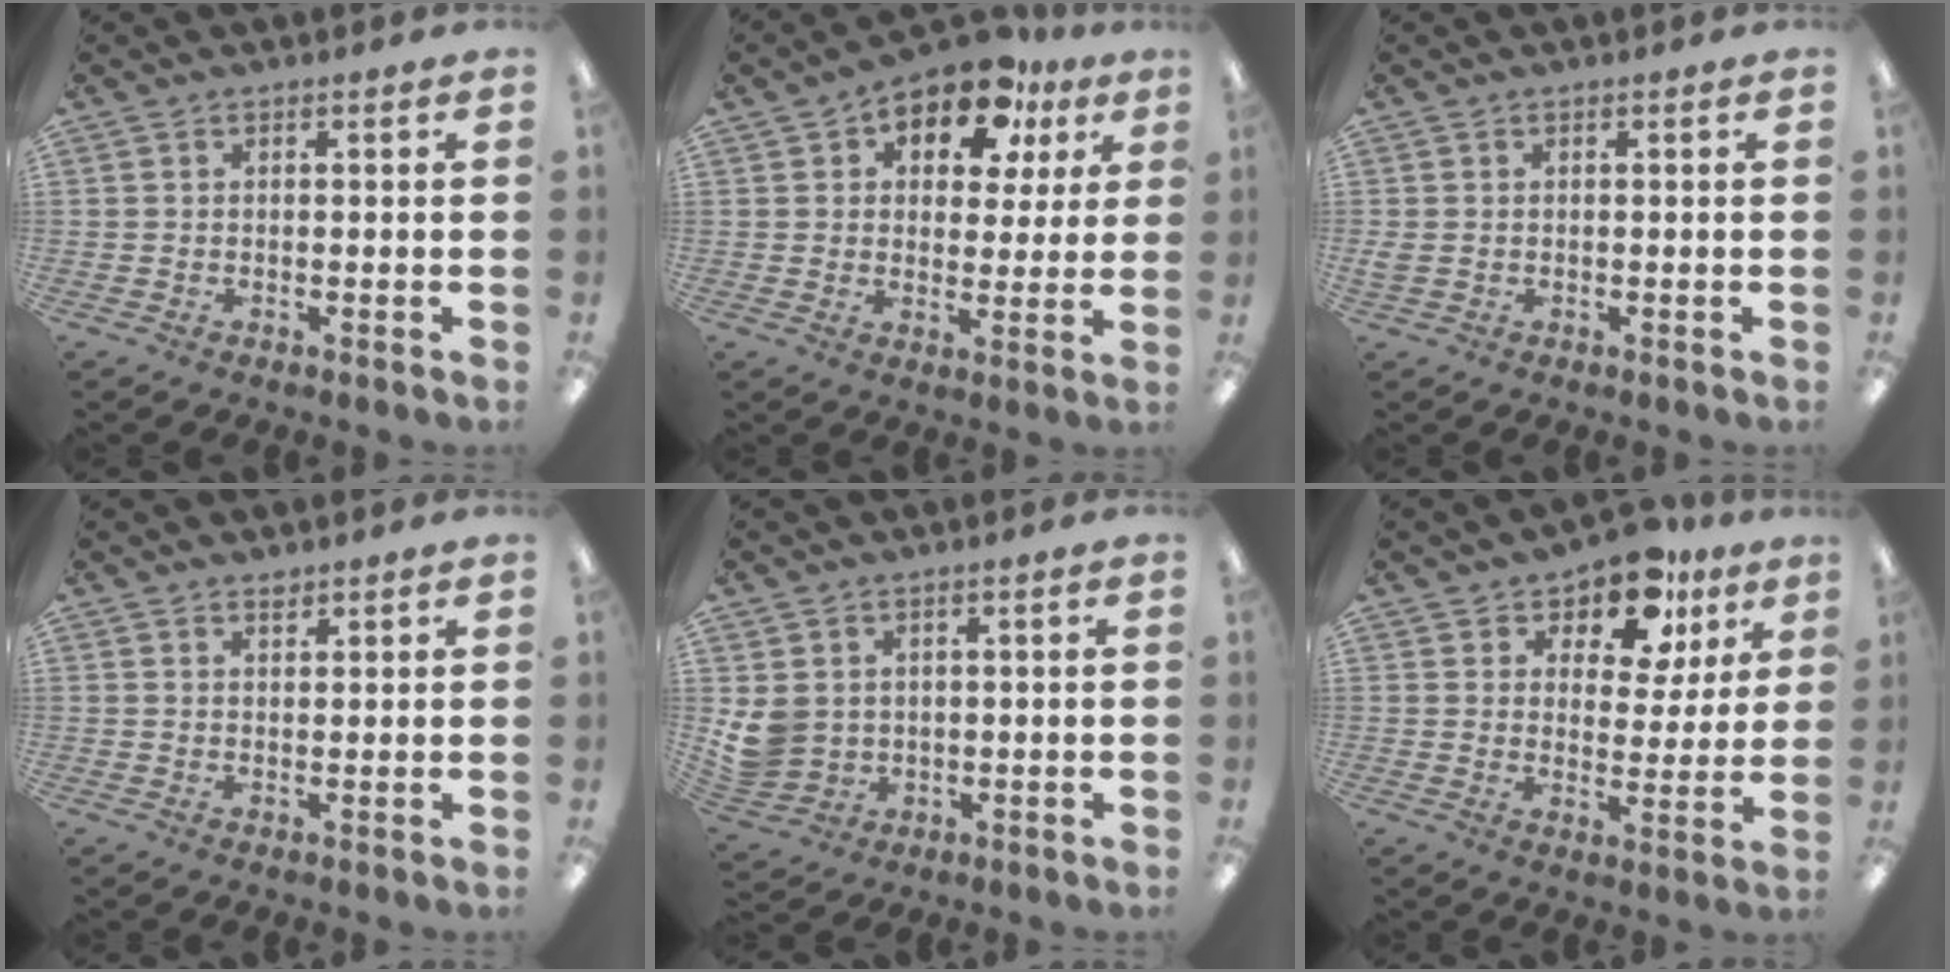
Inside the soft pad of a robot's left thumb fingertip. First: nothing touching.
{"total": 11.8, "force": [7.8, 6.2, 6.2], "torque": [-0.093, -0.039, 0.136]}
{"total": 1.2, "force": [0.1, 0.9, 0.8], "torque": [-0.016, 0.003, 0.002]}
{"total": 1.5, "force": [1.4, 0.4, 0.3], "torque": [0.001, -0.006, 0.026]}
{"total": 6.1, "force": [1.7, 5.5, 2.2], "torque": [-0.057, -0.002, 0.037]}
{"total": 11.0, "force": [8.4, 5.4, 4.6], "torque": [-0.079, -0.047, 0.153]}